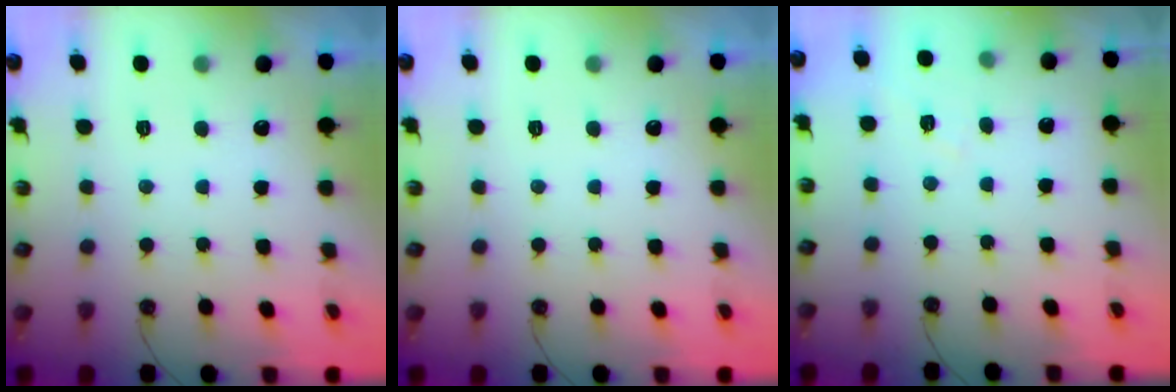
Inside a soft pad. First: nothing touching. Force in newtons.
{"total": 0.0}
{"total": 4.4, "press": 4.4, "slide": 0.6}